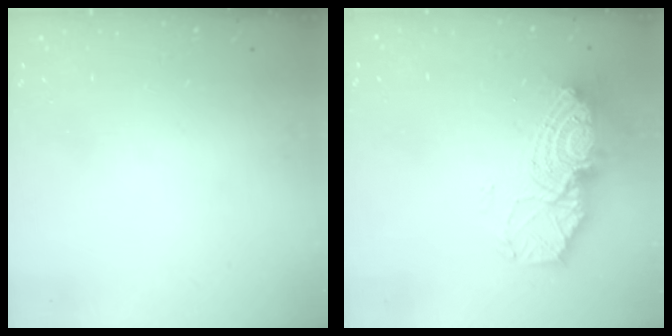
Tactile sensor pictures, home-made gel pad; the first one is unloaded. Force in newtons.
{"total": 15.1, "press": 15.0, "slide": 1.5}